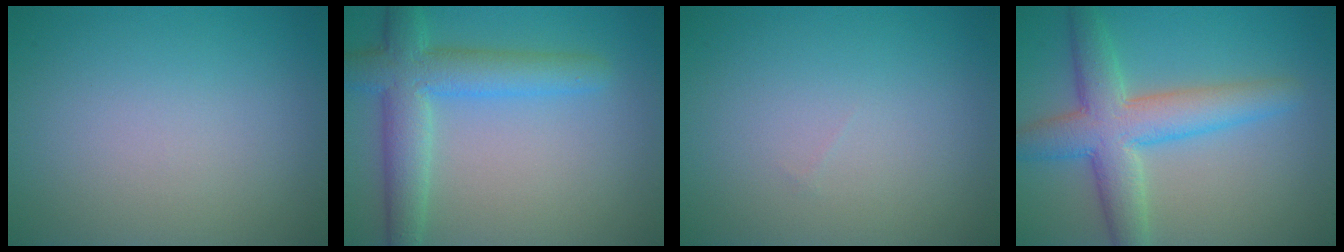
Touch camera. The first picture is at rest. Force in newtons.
{"total": 5.8, "press": 5.8, "slide": 0.3}
{"total": 0.0}
{"total": 6.5, "press": 6.5, "slide": 0.1}